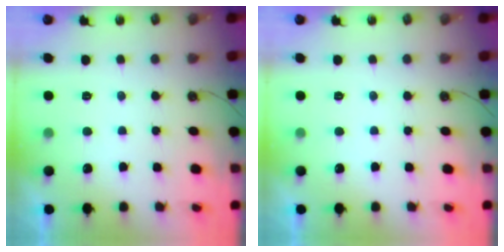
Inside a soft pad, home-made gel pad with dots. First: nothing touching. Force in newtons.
{"total": 0.0}